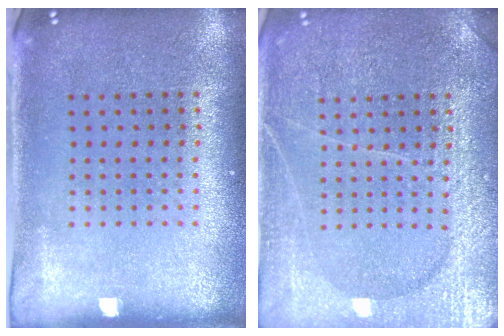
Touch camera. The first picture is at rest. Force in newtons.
{"total": 3.6, "press": 3.6, "slide": 0.4}